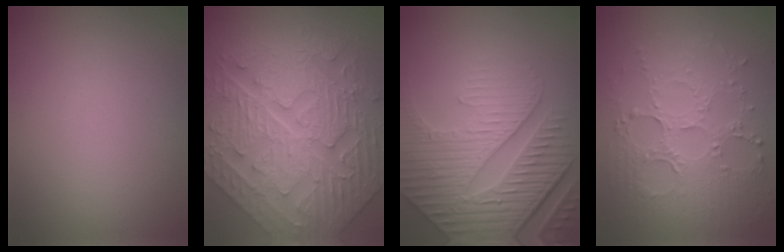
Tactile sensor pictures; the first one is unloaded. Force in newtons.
{"total": 9.2, "press": 7.5, "slide": 5.4}
{"total": 8.5, "press": 6.3, "slide": 5.8}
{"total": 5.0, "press": 3.7, "slide": 3.4}